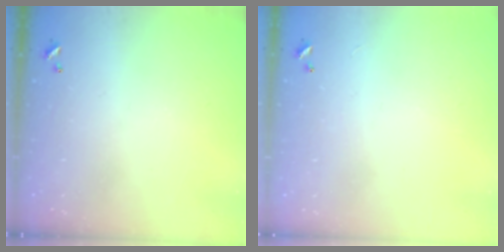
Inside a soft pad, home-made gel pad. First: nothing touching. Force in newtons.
{"total": 2.8, "press": 2.8, "slide": 0.3}